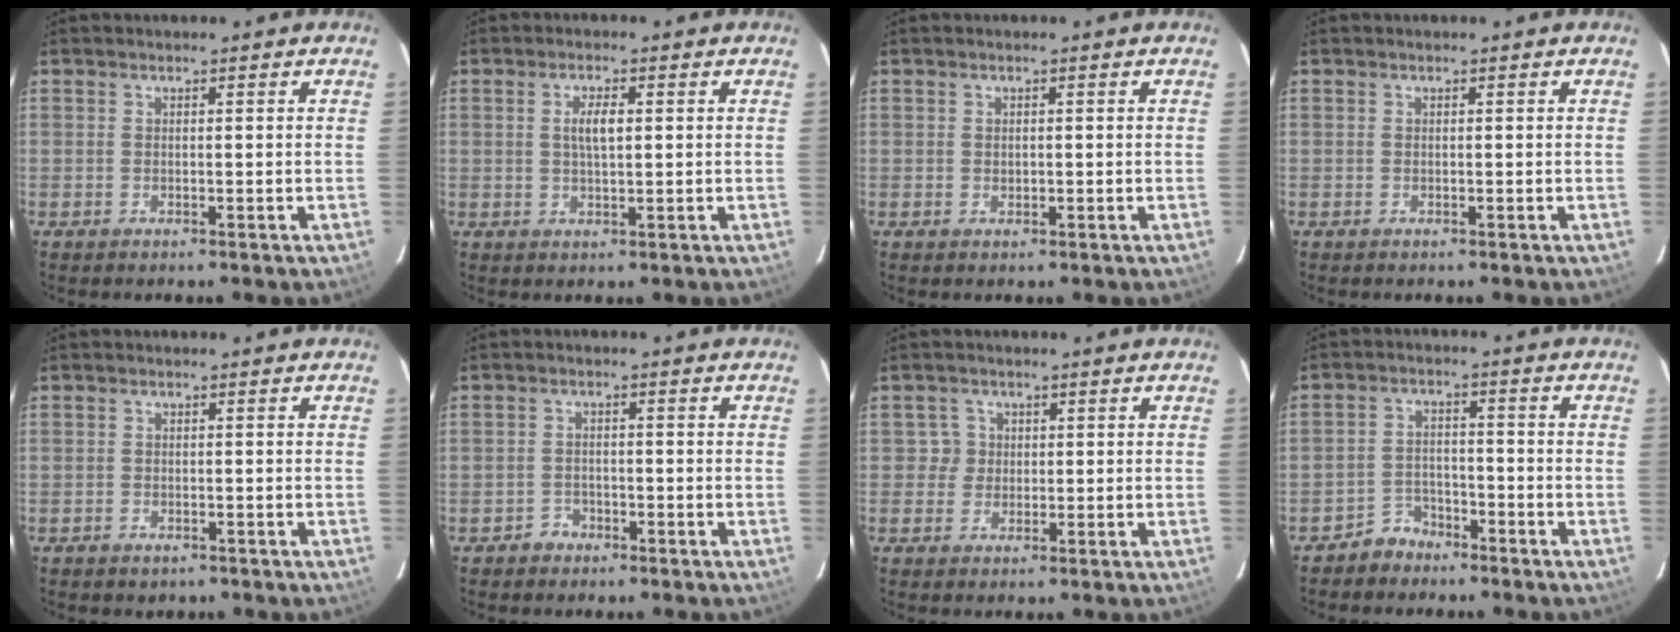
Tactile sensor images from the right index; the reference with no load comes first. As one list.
[{"total": 3.3, "force": [0.6, 1.0, 3.1], "torque": [-0.057, 0.003, 0.013]}, {"total": 0.7, "force": [0.0, 0.6, 0.3], "torque": [-0.003, 0.002, 0.003]}, {"total": 0.0}, {"total": 1.8, "force": [-1.2, 1.3, 0.5], "torque": [-0.014, -0.001, -0.011]}, {"total": 2.5, "force": [-1.7, 1.8, 0.0], "torque": [-0.003, 0.008, -0.027]}, {"total": 2.5, "force": [0.2, 2.5, -0.2], "torque": [0.016, 0.018, 0.005]}, {"total": 4.6, "force": [-3.7, 2.7, 0.1], "torque": [-0.012, 0.020, -0.066]}]